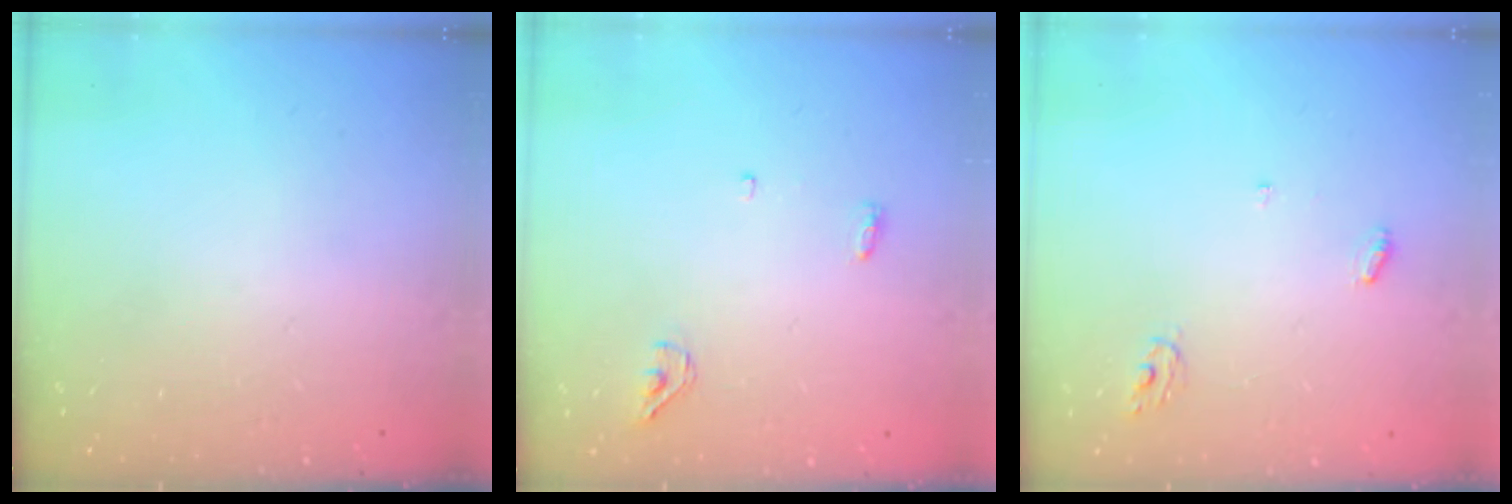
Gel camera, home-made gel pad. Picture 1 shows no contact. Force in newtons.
{"total": 3.8, "press": 3.5, "slide": 1.4}
{"total": 4.1, "press": 4.1, "slide": 0.2}